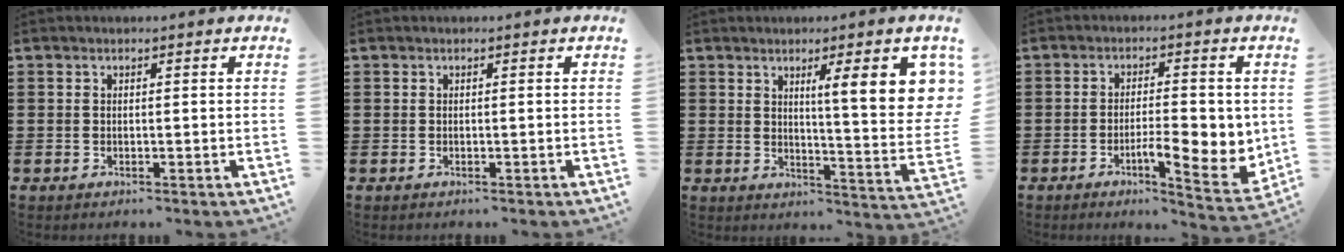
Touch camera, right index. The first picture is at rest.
{"total": 0.0}
{"total": 10.3, "force": [4.2, 1.3, 9.3], "torque": [-0.146, -0.018, 0.063]}
{"total": 8.9, "force": [-1.9, 3.2, 8.0], "torque": [-0.105, -0.006, -0.026]}